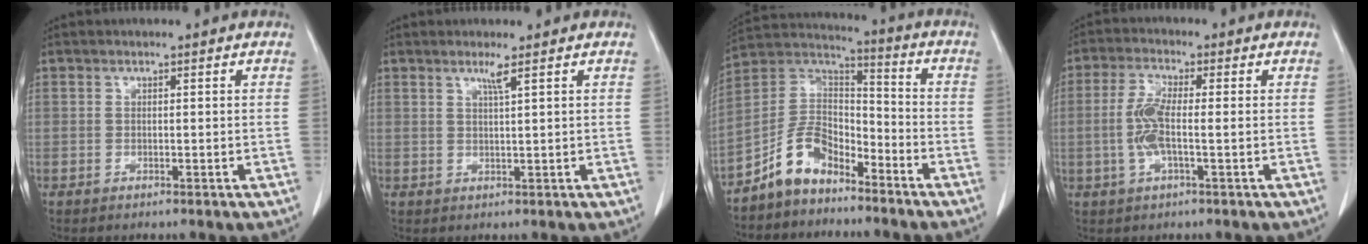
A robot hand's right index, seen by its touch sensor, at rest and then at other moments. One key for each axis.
{"total": 1.7, "fx": 1.1, "fy": -0.5, "fz": 1.3, "tx": -0.030, "ty": -0.005, "tz": 0.022}
{"total": 9.9, "fx": -7.1, "fy": 5.1, "fz": 4.6, "tx": -0.098, "ty": 0.032, "tz": -0.140}
{"total": 5.7, "fx": -0.7, "fy": 1.1, "fz": 5.6, "tx": -0.126, "ty": 0.002, "tz": -0.016}